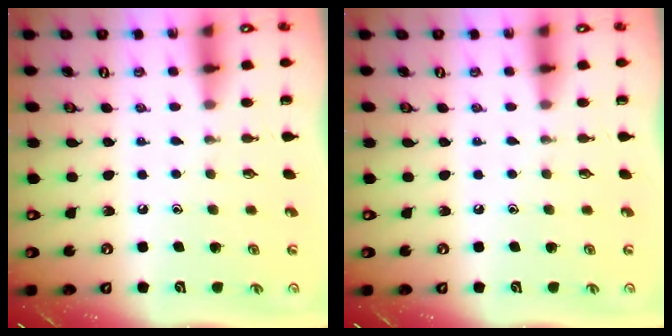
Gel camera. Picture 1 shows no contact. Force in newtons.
{"total": 0.0}